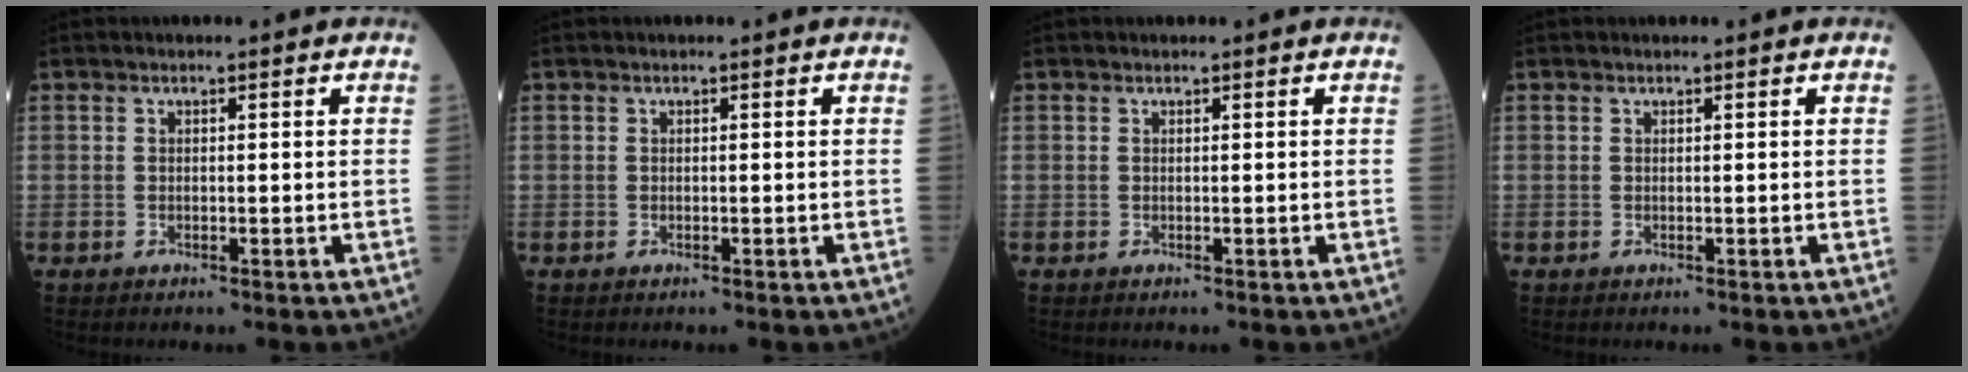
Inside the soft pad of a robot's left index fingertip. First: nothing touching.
{"total": 0.0}
{"total": 0.0}
{"total": 0.0}